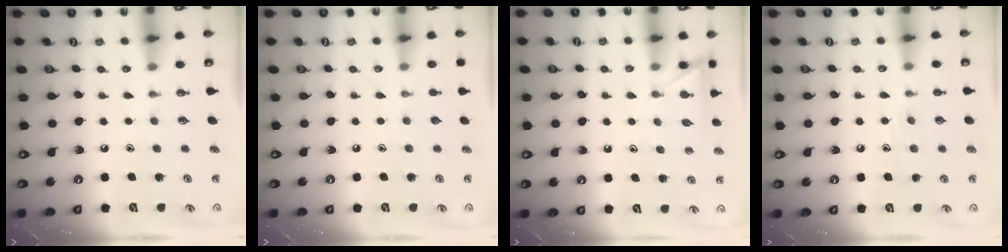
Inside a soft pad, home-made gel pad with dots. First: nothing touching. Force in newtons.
{"total": 0.0}
{"total": 5.1, "press": 5.1, "slide": 0.5}
{"total": 7.3, "press": 7.2, "slide": 0.8}